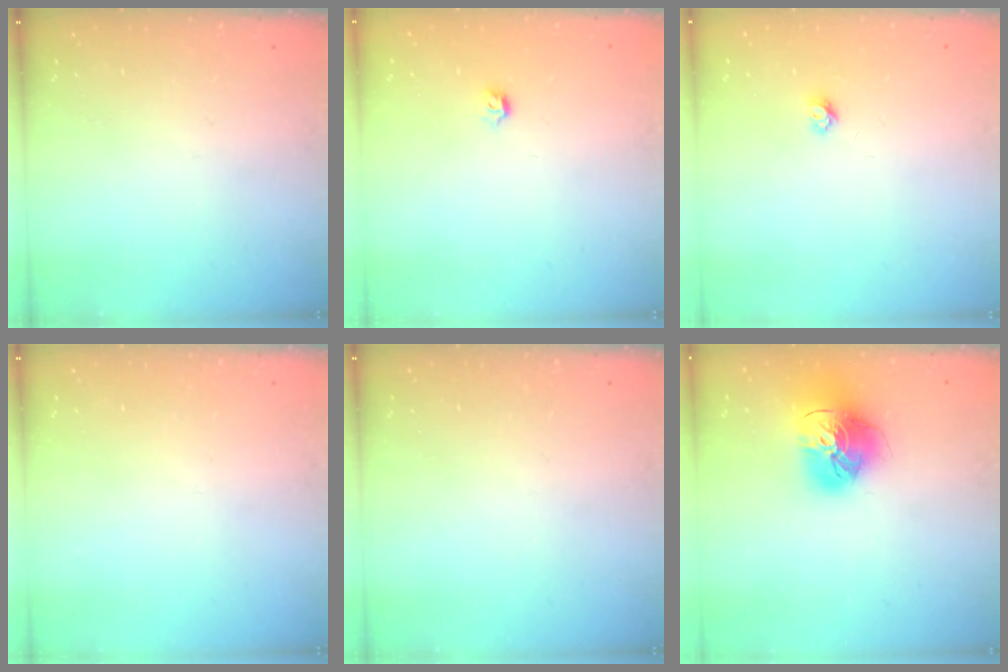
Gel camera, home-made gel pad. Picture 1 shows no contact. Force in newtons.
{"total": 2.8, "press": 2.7, "slide": 0.8}
{"total": 3.4, "press": 3.4, "slide": 0.4}
{"total": 0.0}
{"total": 0.0}
{"total": 17.7, "press": 17.6, "slide": 1.8}